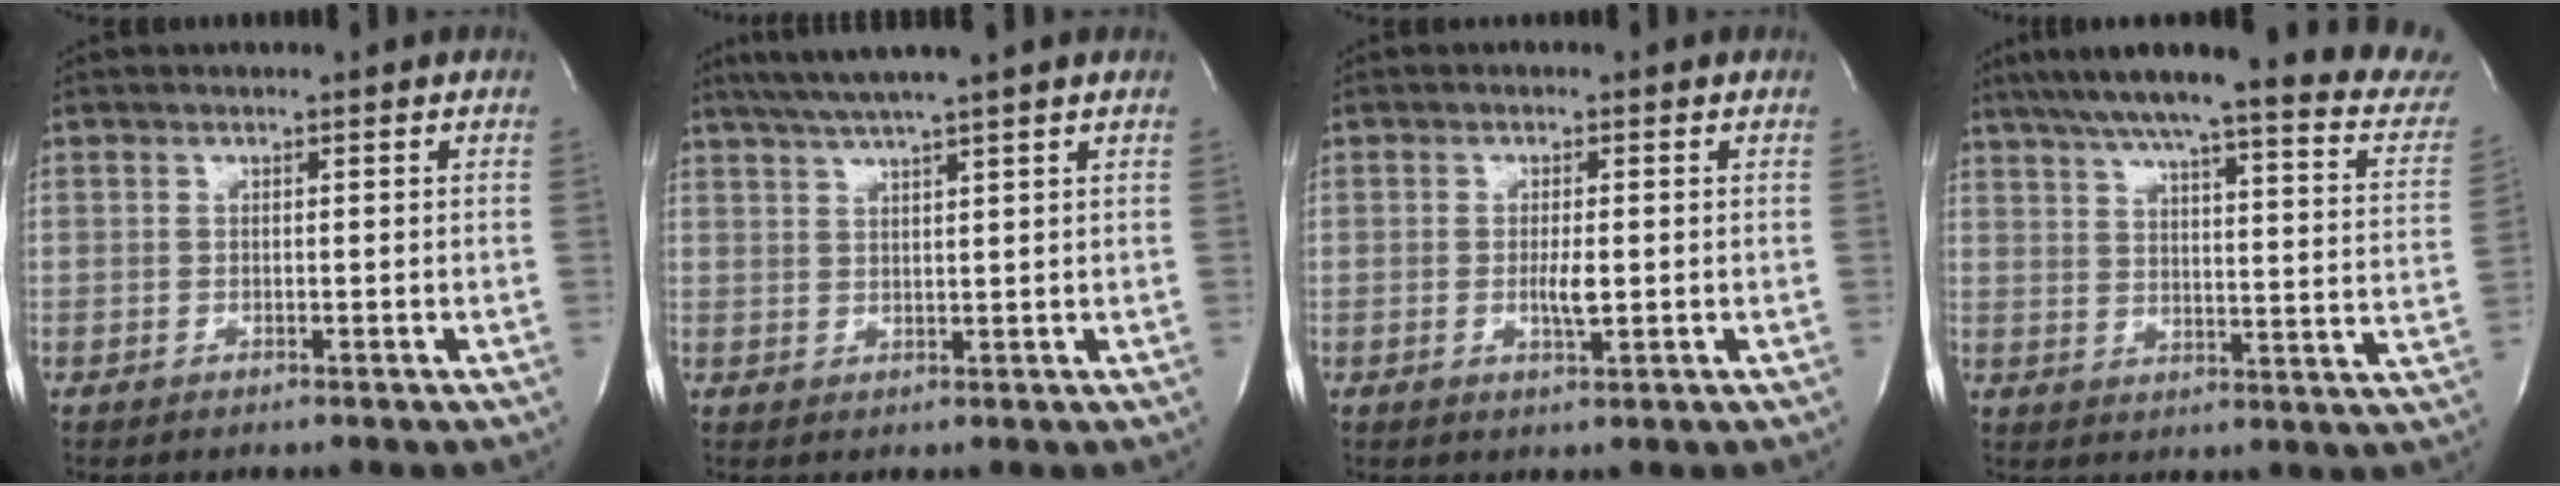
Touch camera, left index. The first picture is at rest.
{"total": 6.3, "force": [5.1, -1.5, 3.5], "torque": [-0.059, 0.014, 0.087]}
{"total": 2.7, "force": [-0.3, 0.5, 2.7], "torque": [-0.052, -0.004, -0.004]}
{"total": 23.7, "force": [20.6, 1.7, 11.7], "torque": [-0.165, -0.046, 0.252]}